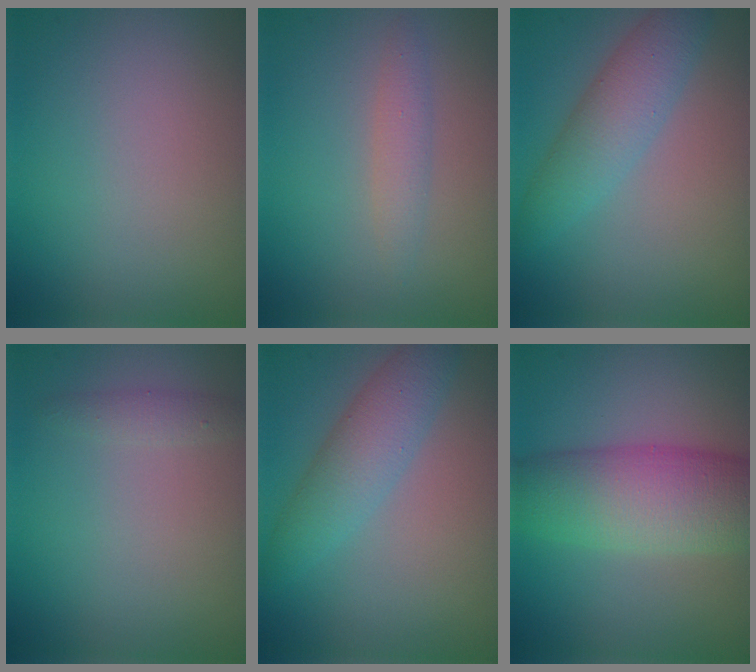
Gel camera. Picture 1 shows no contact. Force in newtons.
{"total": 1.6, "press": 1.6, "slide": 0.0}
{"total": 3.8, "press": 3.8, "slide": 0.0}
{"total": 1.1, "press": 1.1, "slide": 0.0}
{"total": 3.8, "press": 3.8, "slide": 0.0}
{"total": 8.5, "press": 8.5, "slide": 0.1}